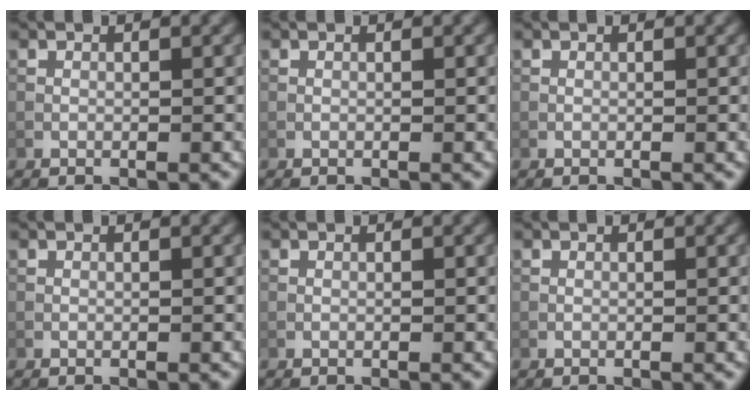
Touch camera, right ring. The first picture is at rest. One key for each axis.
{"total": 0.0}
{"total": 0.0}
{"total": 0.0}
{"total": 0.0}
{"total": 0.0}